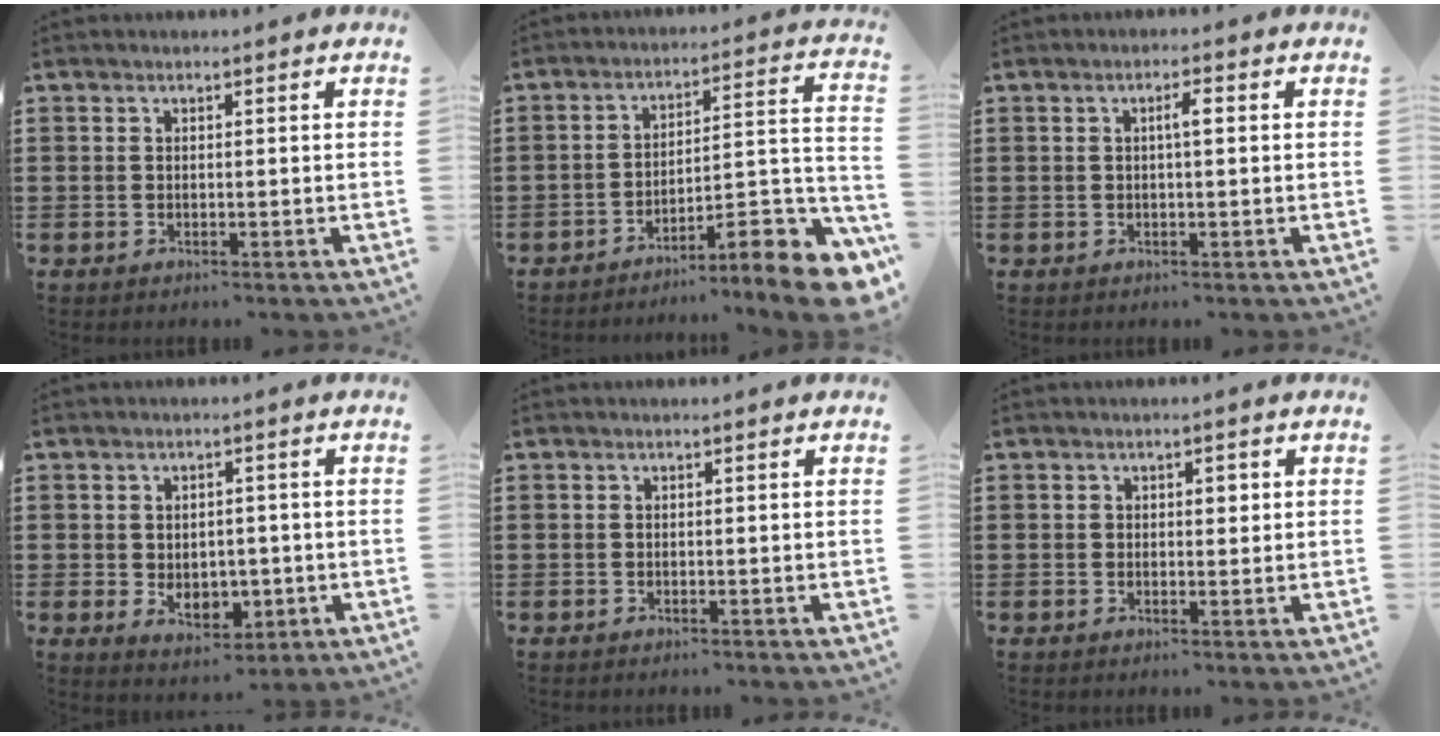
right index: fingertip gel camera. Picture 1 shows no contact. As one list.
[{"total": 8.9, "force": [-6.5, 1.4, 6.0], "torque": [-0.070, -0.001, -0.125]}, {"total": 2.1, "force": [0.2, 0.4, 2.0], "torque": [-0.039, 0.003, 0.001]}, {"total": 3.9, "force": [-0.7, 2.8, 2.7], "torque": [-0.048, 0.006, -0.016]}, {"total": 0.0}, {"total": 1.3, "force": [0.3, 1.0, 0.9], "torque": [-0.010, 0.006, 0.001]}]